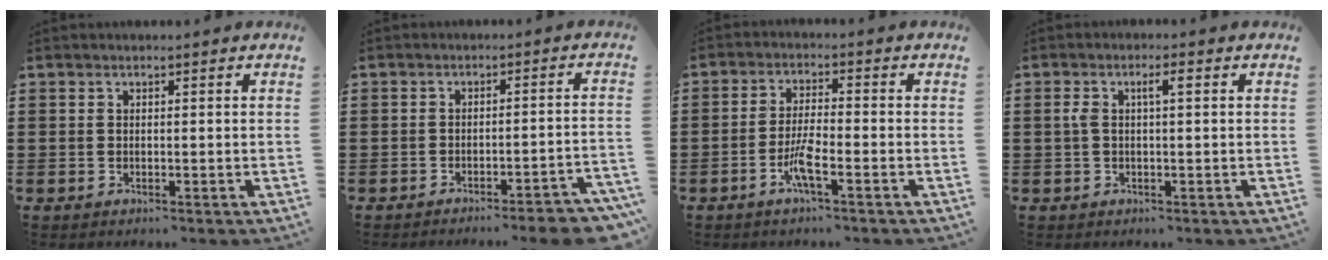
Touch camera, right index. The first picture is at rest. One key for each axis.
{"total": 3.8, "fx": -3.6, "fy": 0.0, "fz": 1.3, "tx": -0.023, "ty": -0.005, "tz": -0.071}
{"total": 4.6, "fx": -2.3, "fy": 0.4, "fz": 4.0, "tx": -0.095, "ty": -0.011, "tz": -0.051}
{"total": 2.8, "fx": 0.4, "fy": 0.7, "fz": 2.7, "tx": -0.060, "ty": 0.004, "tz": 0.002}